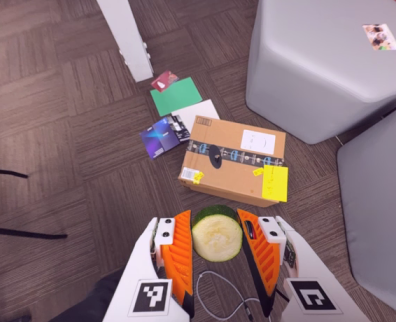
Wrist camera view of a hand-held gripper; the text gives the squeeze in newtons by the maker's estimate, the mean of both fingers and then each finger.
{"total": 10.3, "left": 10.7, "right": 9.9}